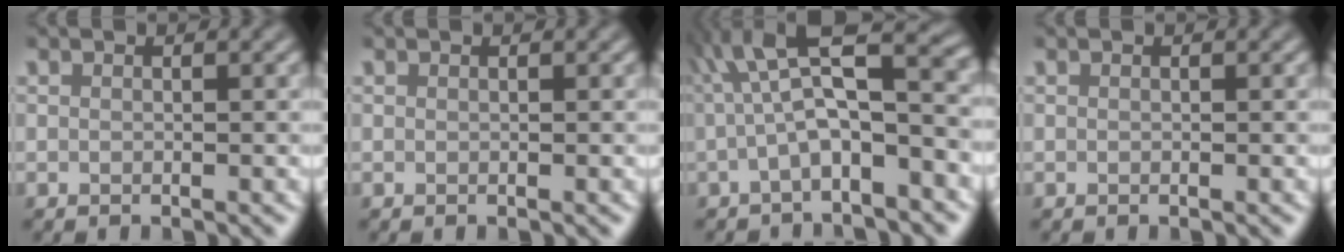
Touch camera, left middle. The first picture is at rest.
{"total": 0.0}
{"total": 7.8, "force": [-0.2, 2.2, 7.5], "torque": [-0.126, 0.029, -0.017]}
{"total": 0.0}